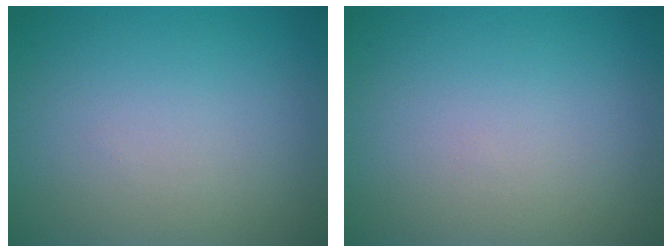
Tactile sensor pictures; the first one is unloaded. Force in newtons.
{"total": 0.0}